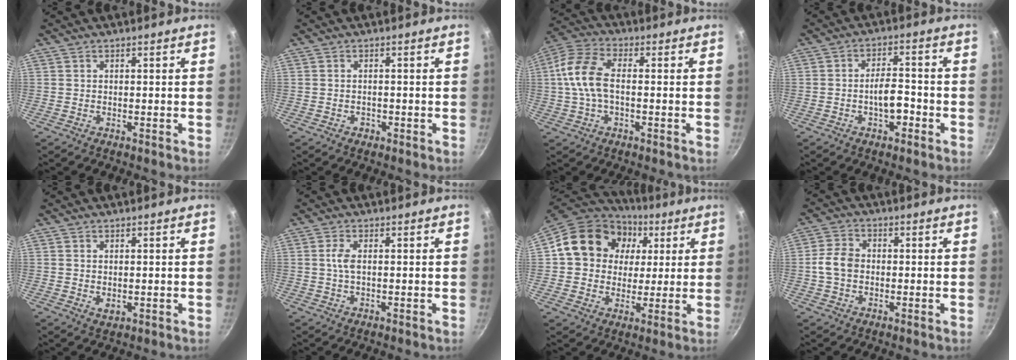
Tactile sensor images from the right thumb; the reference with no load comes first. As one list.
[{"total": 1.2, "force": [-0.6, 0.9, 0.5], "torque": [-0.007, 0.003, -0.005]}, {"total": 10.2, "force": [0.0, 5.4, 8.6], "torque": [-0.182, 0.028, -0.014]}, {"total": 5.9, "force": [-2.2, 2.8, 4.7], "torque": [-0.057, 0.027, -0.036]}, {"total": 1.9, "force": [0.2, 1.2, 1.4], "torque": [-0.023, -0.003, 0.005]}, {"total": 2.5, "force": [0.2, 1.0, 2.3], "torque": [-0.058, 0.004, 0.003]}, {"total": 18.0, "force": [4.6, 15.1, 8.8], "torque": [-0.134, 0.015, 0.067]}, {"total": 5.6, "force": [-0.4, 4.3, 3.5], "torque": [-0.059, 0.015, -0.015]}]